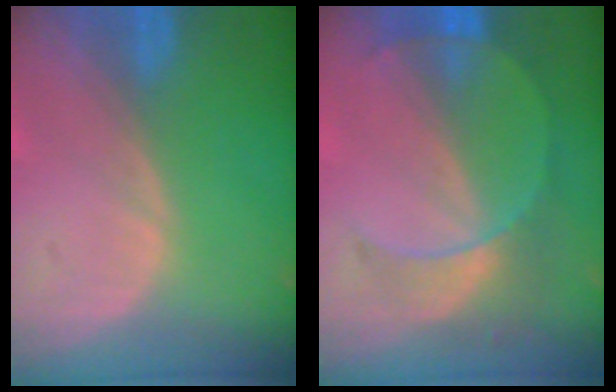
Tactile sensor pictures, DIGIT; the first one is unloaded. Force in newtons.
{"total": 7.6, "press": 6.7, "slide": 3.6}